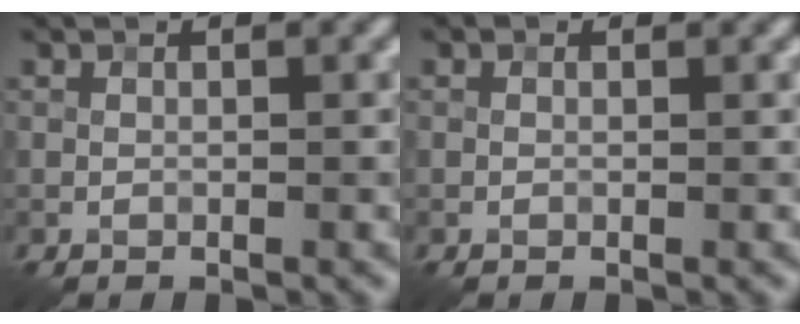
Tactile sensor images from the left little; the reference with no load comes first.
{"total": 0.0}